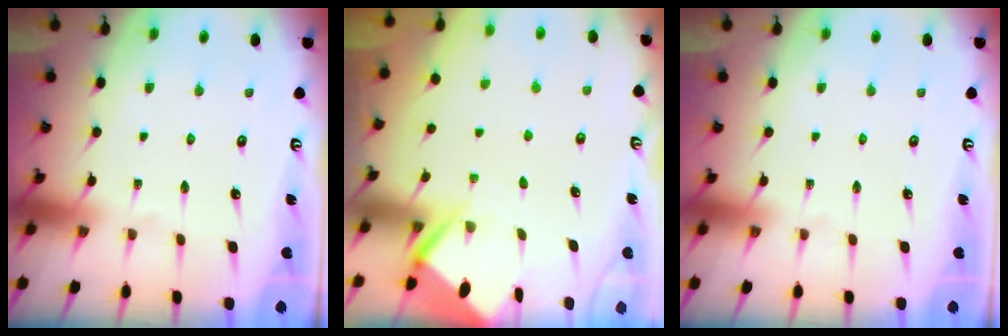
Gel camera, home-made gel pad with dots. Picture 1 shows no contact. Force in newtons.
{"total": 3.5, "press": 3.5, "slide": 0.3}
{"total": 0.0}